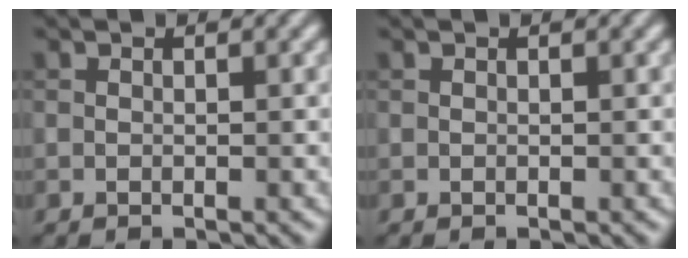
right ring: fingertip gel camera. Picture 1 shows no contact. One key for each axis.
{"total": 0.0}